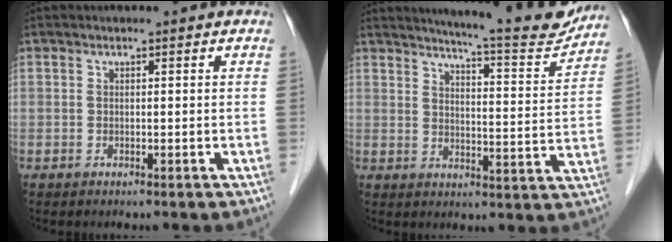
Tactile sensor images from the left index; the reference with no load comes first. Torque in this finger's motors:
{"motor_torque": [0.53, -0.60, 0.23, 0.02]}